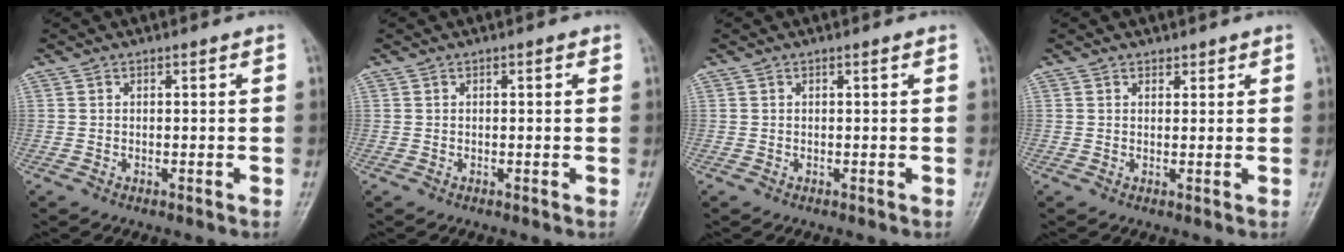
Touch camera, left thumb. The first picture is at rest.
{"total": 1.1, "force": [0.5, 0.4, 0.9], "torque": [-0.012, 0.001, 0.004]}
{"total": 0.6, "force": [0.4, 0.1, 0.4], "torque": [-0.007, 0.000, 0.003]}
{"total": 1.6, "force": [1.2, 0.9, 0.2], "torque": [0.014, -0.007, 0.014]}